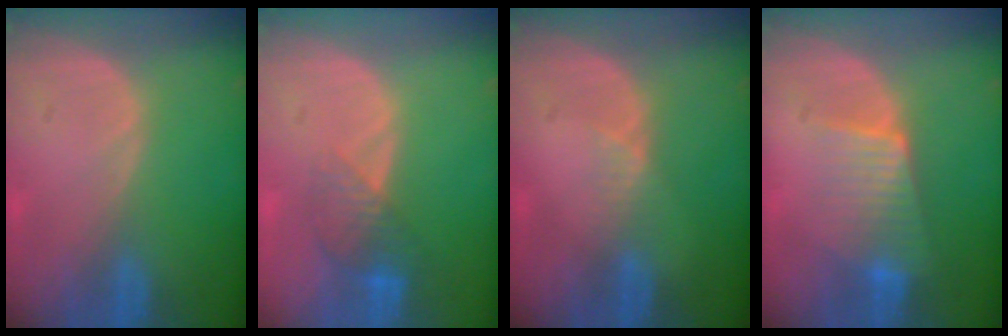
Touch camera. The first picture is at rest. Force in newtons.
{"total": 4.2, "press": 3.7, "slide": 1.9}
{"total": 2.0, "press": 1.6, "slide": 1.3}
{"total": 6.5, "press": 6.1, "slide": 2.4}